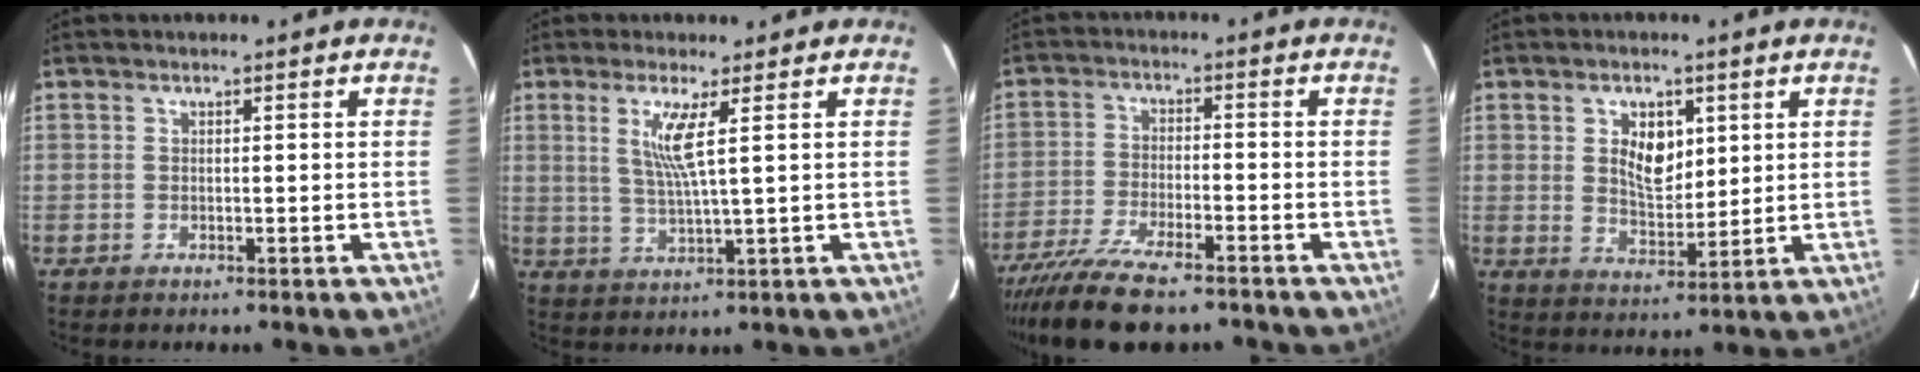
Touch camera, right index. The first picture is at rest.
{"total": 5.3, "force": [1.9, -0.4, 4.9], "torque": [-0.095, -0.009, 0.037]}
{"total": 13.0, "force": [-10.5, 3.2, 7.0], "torque": [-0.160, -0.036, -0.186]}
{"total": 7.2, "force": [2.3, 4.2, 5.3], "torque": [-0.087, 0.002, 0.047]}